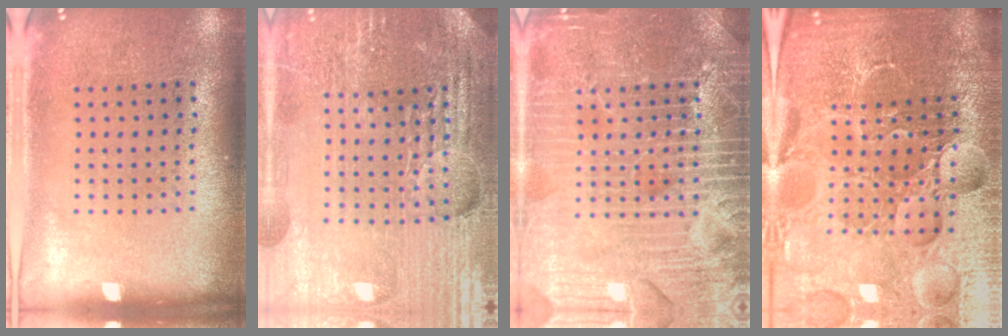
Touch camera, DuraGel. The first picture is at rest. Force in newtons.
{"total": 5.3, "press": 4.8, "slide": 2.1}
{"total": 7.1, "press": 7.1, "slide": 1.0}
{"total": 6.8, "press": 6.0, "slide": 3.2}